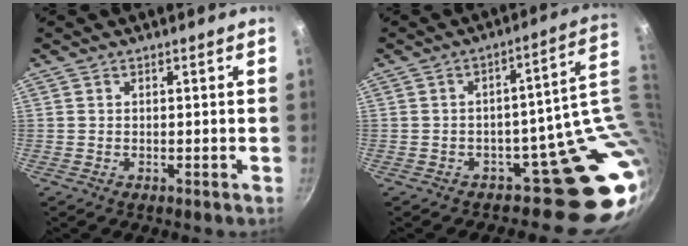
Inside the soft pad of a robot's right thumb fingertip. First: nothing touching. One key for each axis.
{"total": 10.8, "fx": 2.8, "fy": 7.1, "fz": 7.6, "tx": -0.031, "ty": -0.005, "tz": 0.044}